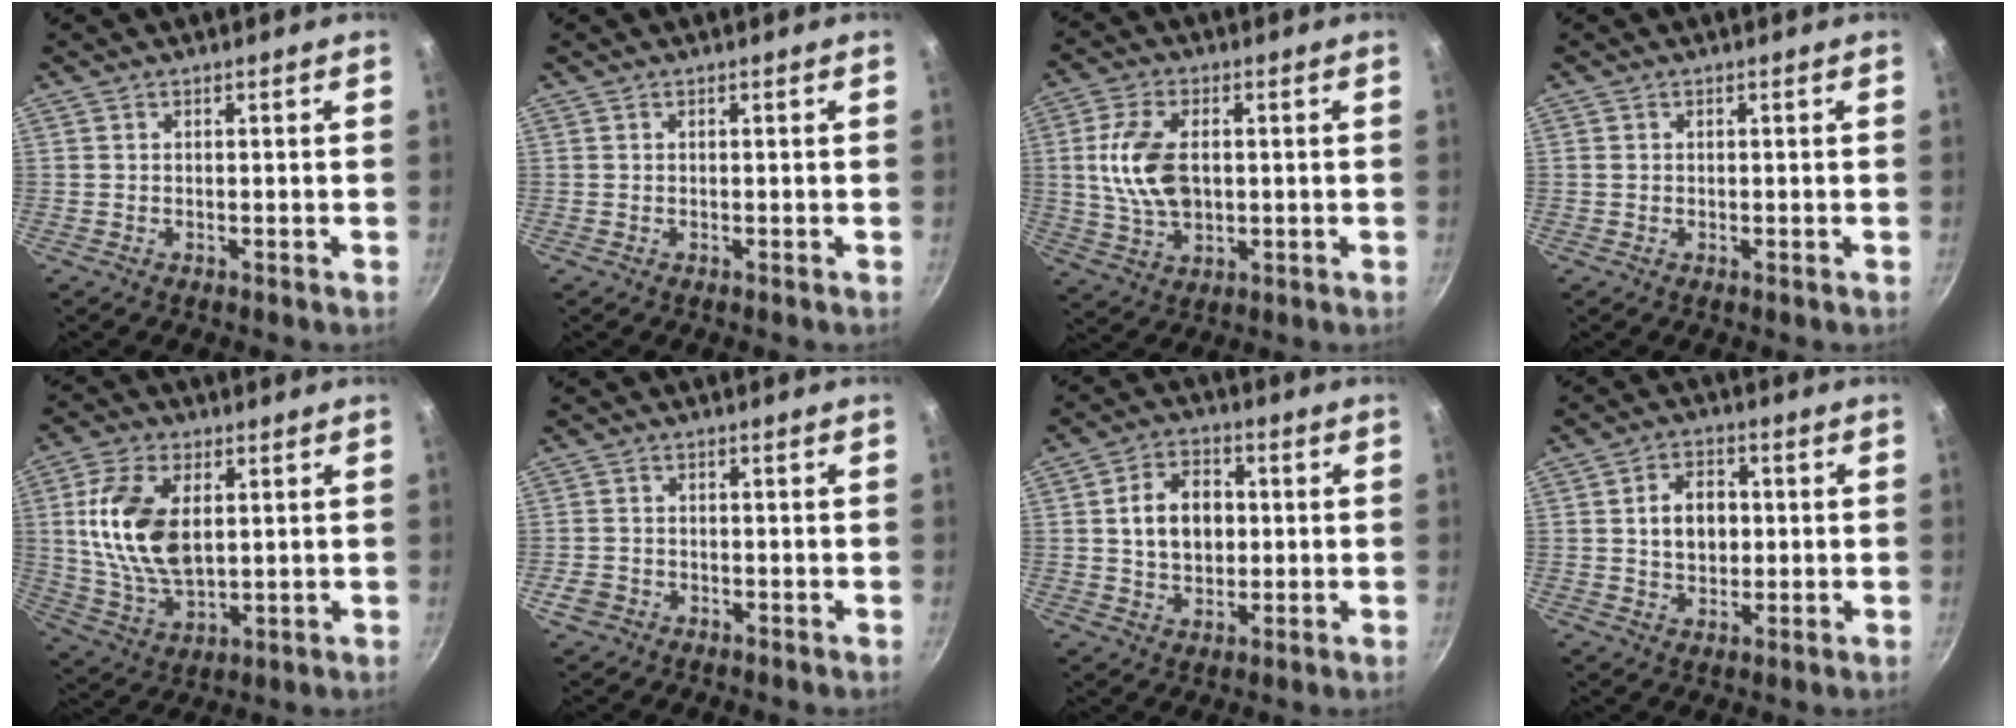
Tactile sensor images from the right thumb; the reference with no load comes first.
{"total": 0.0}
{"total": 11.5, "force": [1.0, 7.1, 9.1], "torque": [-0.165, 0.000, 0.020]}
{"total": 0.5, "force": [0.0, 0.5, 0.2], "torque": [-0.001, 0.001, 0.000]}
{"total": 15.4, "force": [2.9, 8.9, 12.2], "torque": [-0.221, -0.014, 0.061]}
{"total": 3.0, "force": [-1.5, 2.3, 1.1], "torque": [-0.020, 0.016, -0.026]}
{"total": 10.3, "force": [0.9, 7.6, 6.9], "torque": [-0.094, 0.012, 0.013]}
{"total": 8.0, "force": [0.7, 5.9, 5.3], "torque": [-0.065, 0.008, 0.009]}